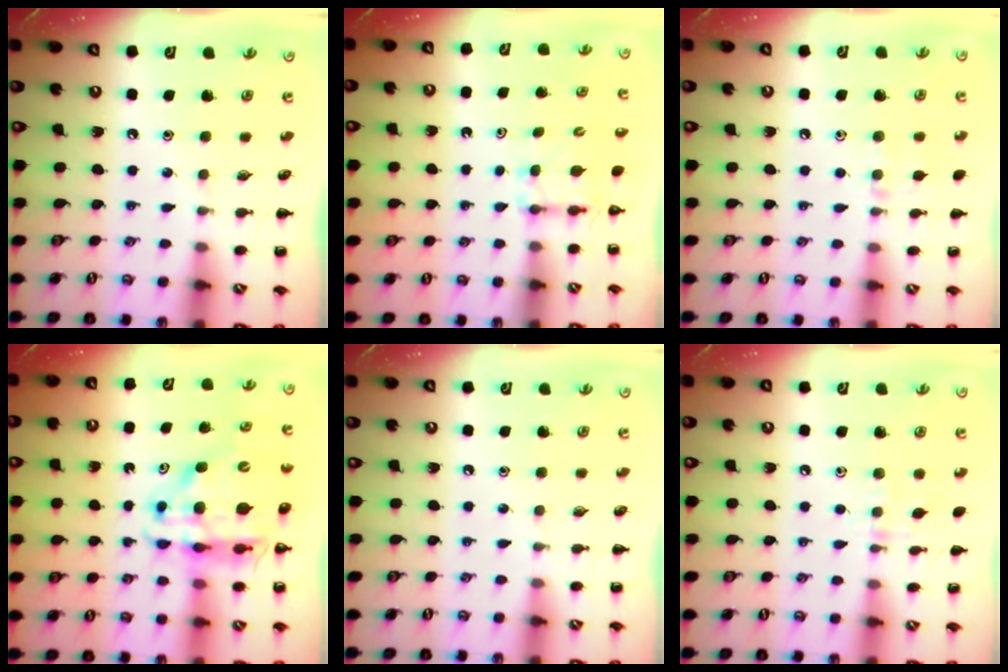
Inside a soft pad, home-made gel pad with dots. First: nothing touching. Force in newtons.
{"total": 2.7, "press": 2.5, "slide": 1.1}
{"total": 6.5, "press": 6.2, "slide": 2.2}
{"total": 11.7, "press": 11.2, "slide": 3.5}
{"total": 0.0}
{"total": 5.8, "press": 5.7, "slide": 1.2}